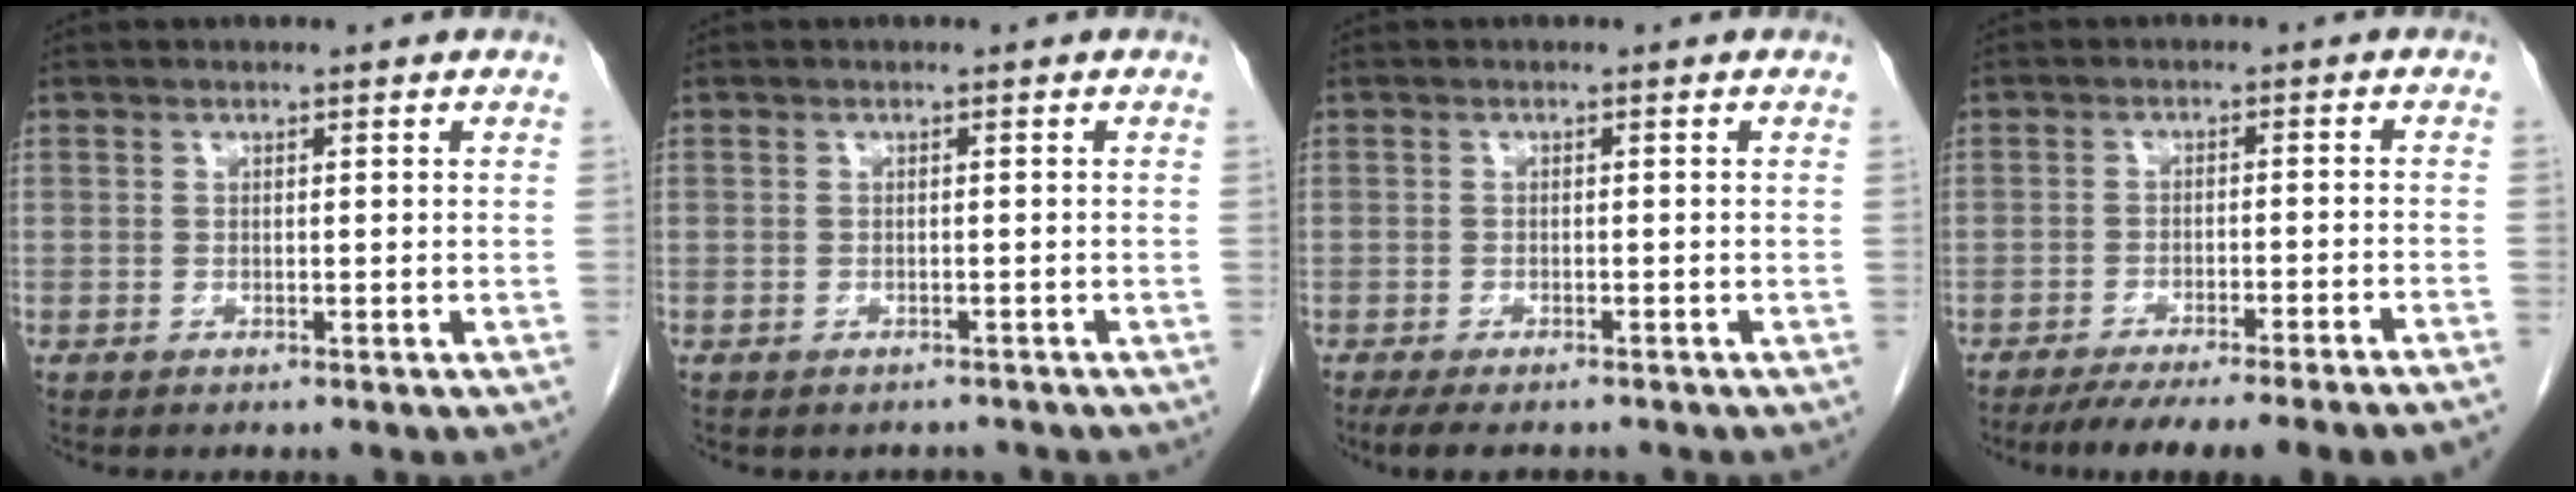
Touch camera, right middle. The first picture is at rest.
{"total": 1.6, "force": [-1.4, 0.8, 0.1], "torque": [-0.006, 0.000, -0.018]}
{"total": 6.1, "force": [-5.1, 1.8, 2.9], "torque": [-0.041, -0.010, -0.075]}
{"total": 13.4, "force": [-11.5, -0.9, 7.0], "torque": [-0.076, -0.028, -0.162]}